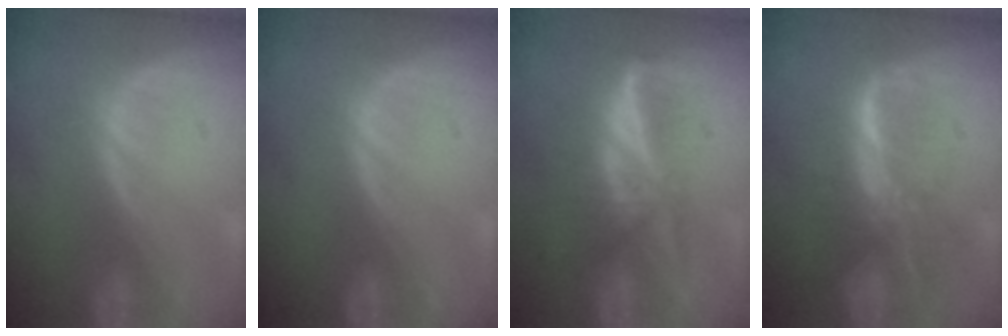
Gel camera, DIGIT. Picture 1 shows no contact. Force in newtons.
{"total": 0.0}
{"total": 6.0, "press": 5.5, "slide": 2.4}
{"total": 7.9, "press": 6.8, "slide": 3.9}